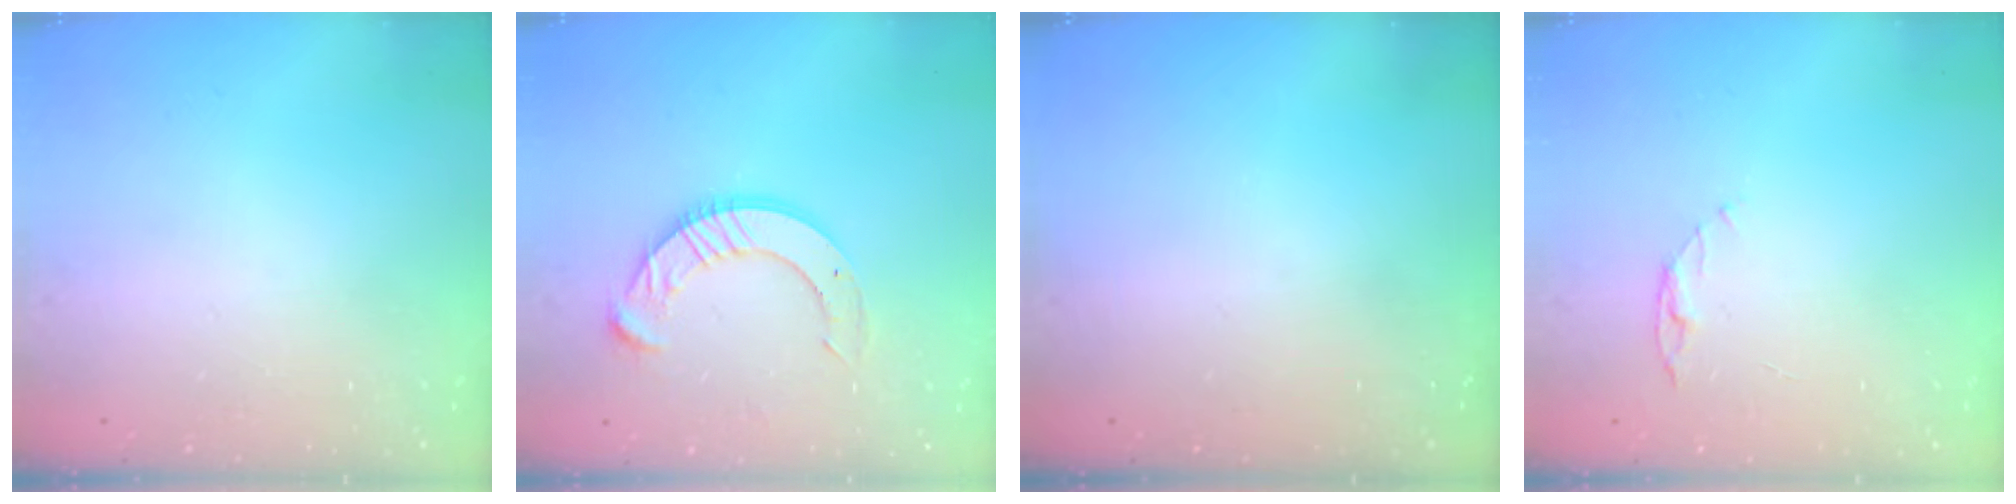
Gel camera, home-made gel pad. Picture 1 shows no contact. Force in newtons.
{"total": 12.2, "press": 12.1, "slide": 1.2}
{"total": 0.0}
{"total": 3.9, "press": 3.9, "slide": 0.4}